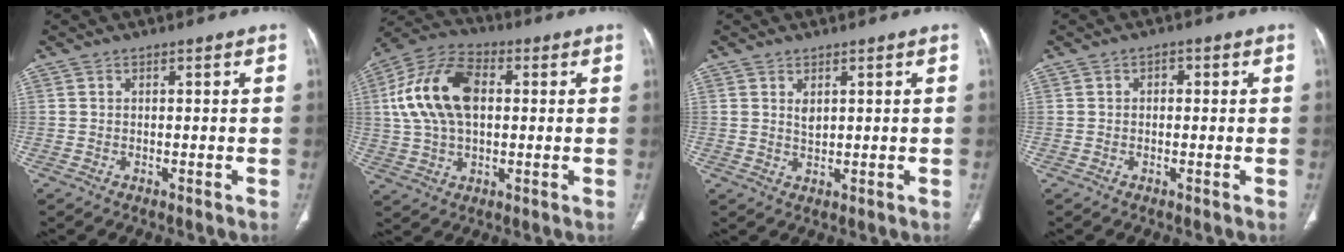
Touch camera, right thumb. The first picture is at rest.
{"total": 16.2, "force": [2.4, 9.8, 12.6], "torque": [-0.241, 0.022, 0.040]}
{"total": 2.0, "force": [1.0, 1.0, 1.4], "torque": [-0.021, -0.009, 0.023]}
{"total": 1.6, "force": [0.3, 1.2, 1.0], "torque": [-0.010, 0.005, 0.002]}